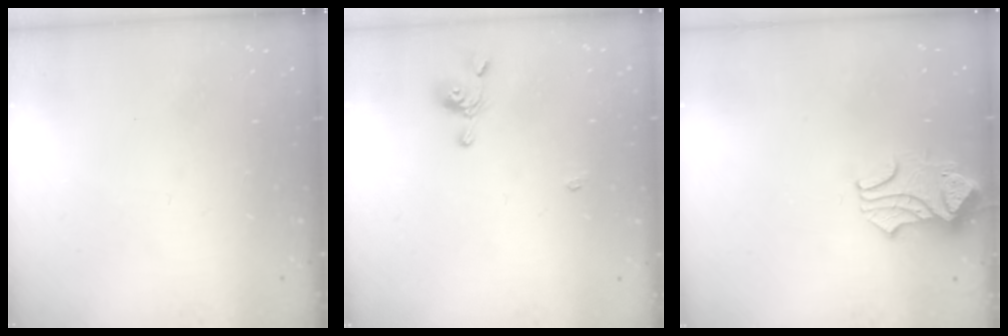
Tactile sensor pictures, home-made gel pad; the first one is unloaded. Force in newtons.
{"total": 3.2, "press": 3.2, "slide": 0.2}
{"total": 1.3, "press": 1.2, "slide": 0.4}